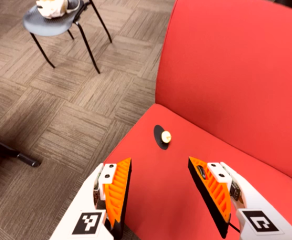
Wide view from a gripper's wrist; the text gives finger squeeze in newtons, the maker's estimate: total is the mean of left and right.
{"total": 0.0}